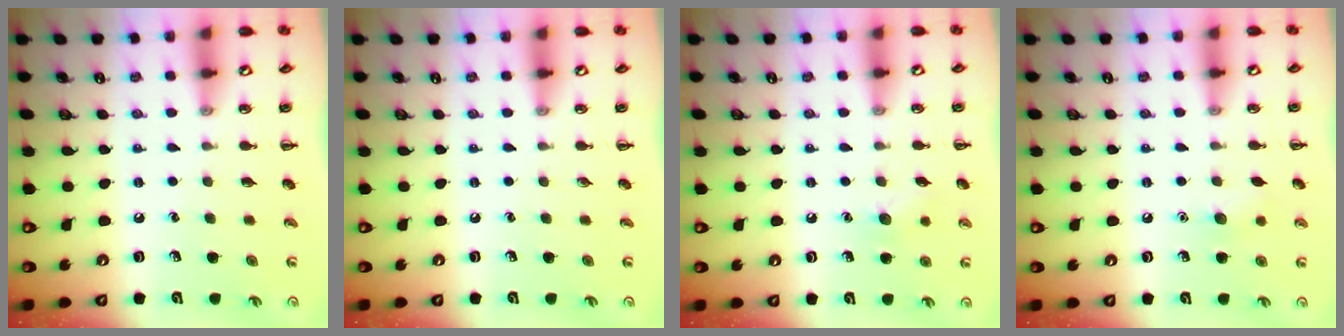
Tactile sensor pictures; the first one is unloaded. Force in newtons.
{"total": 0.0}
{"total": 6.6, "press": 6.4, "slide": 1.5}
{"total": 6.1, "press": 5.9, "slide": 1.5}